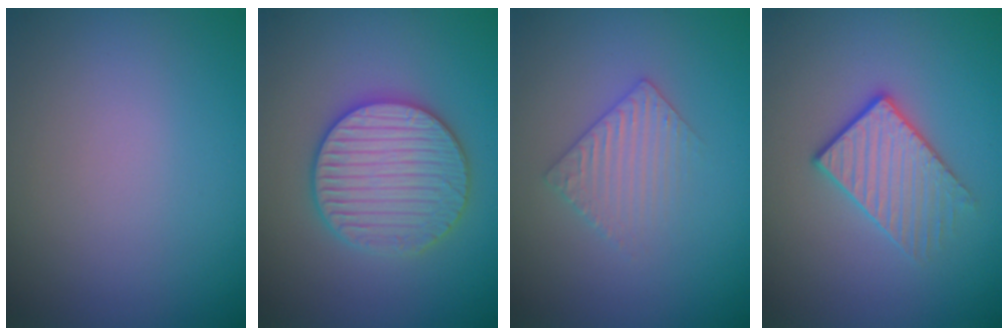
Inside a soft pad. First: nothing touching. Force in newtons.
{"total": 5.9, "press": 5.8, "slide": 1.1}
{"total": 2.5, "press": 2.4, "slide": 0.5}
{"total": 3.1, "press": 2.8, "slide": 1.3}